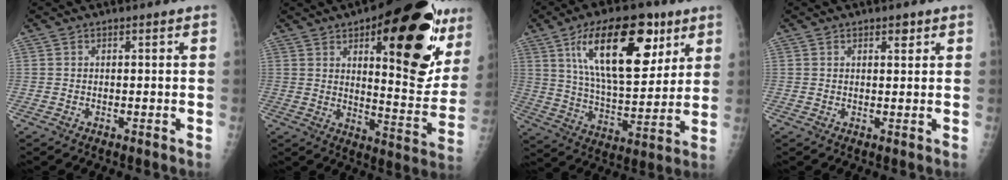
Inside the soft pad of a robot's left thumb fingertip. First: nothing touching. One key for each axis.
{"total": 28.8, "fx": 13.1, "fy": 10.7, "fz": 23.4, "tx": -0.264, "ty": -0.038, "tz": 0.183}
{"total": 22.0, "fx": 10.1, "fy": 9.9, "fz": 16.9, "tx": -0.240, "ty": -0.036, "tz": 0.173}
{"total": 1.8, "fx": 1.1, "fy": 0.8, "fz": 1.1, "tx": -0.007, "ty": -0.005, "tz": 0.015}